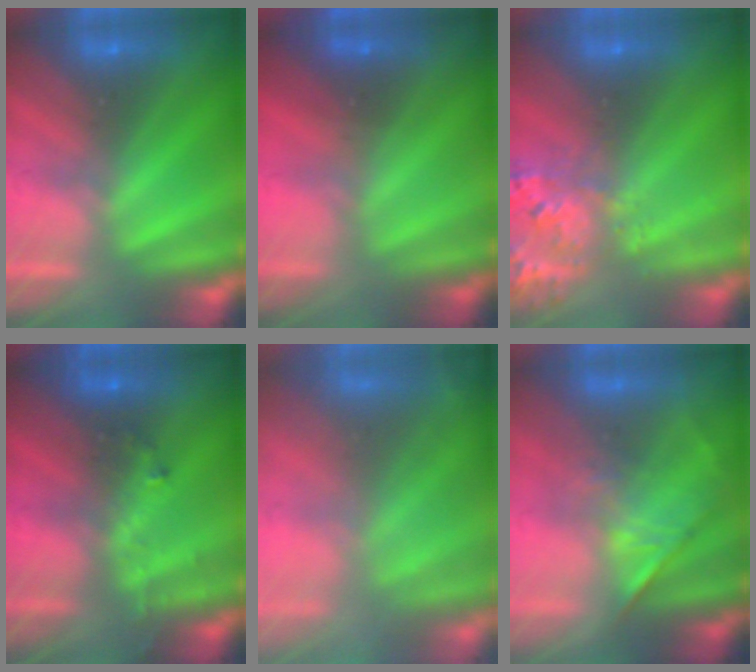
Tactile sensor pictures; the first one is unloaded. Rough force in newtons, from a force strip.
{"total": 1.6}
{"total": 2.9}
{"total": 3.0}
{"total": 11.2}
{"total": 1.1}